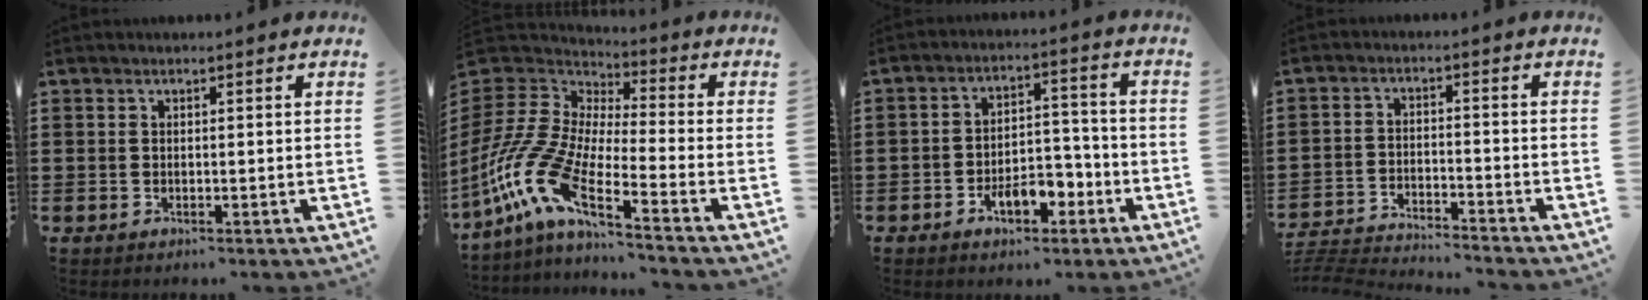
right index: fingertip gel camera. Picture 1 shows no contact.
{"total": 12.0, "force": [-8.5, 2.4, 8.1], "torque": [-0.225, -0.027, -0.190]}
{"total": 6.6, "force": [-3.5, 3.7, 4.2], "torque": [-0.065, 0.015, -0.065]}
{"total": 4.2, "force": [-4.2, -0.3, 0.3], "torque": [-0.026, -0.008, -0.095]}